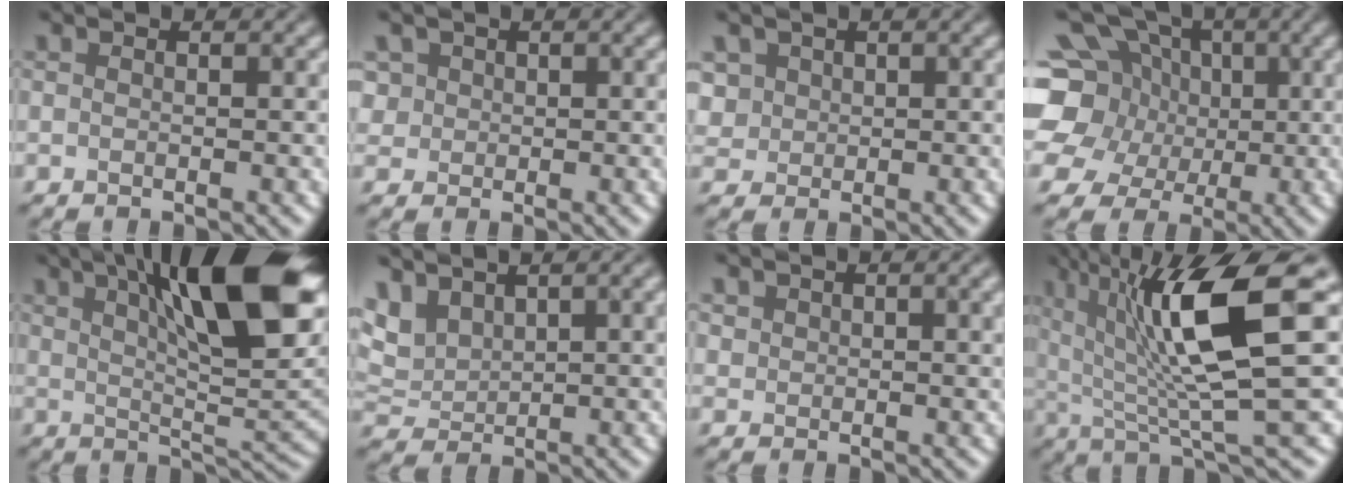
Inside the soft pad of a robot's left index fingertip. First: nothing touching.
{"total": 2.2, "force": [0.8, 1.9, 0.7], "torque": [-0.025, 0.002, 0.024]}
{"total": 1.8, "force": [0.6, 1.7, 0.4], "torque": [-0.015, -0.003, 0.019]}
{"total": 12.0, "force": [1.9, 10.3, 5.8], "torque": [-0.136, 0.027, 0.004]}
{"total": 13.7, "force": [5.7, 3.3, 12.0], "torque": [-0.167, 0.007, 0.089]}
{"total": 6.2, "force": [4.0, 2.6, 4.0], "torque": [-0.093, 0.008, 0.077]}
{"total": 3.3, "force": [2.0, 1.6, 2.1], "torque": [-0.040, 0.002, 0.037]}
{"total": 12.2, "force": [3.9, 2.8, 11.3], "torque": [-0.177, 0.005, 0.066]}